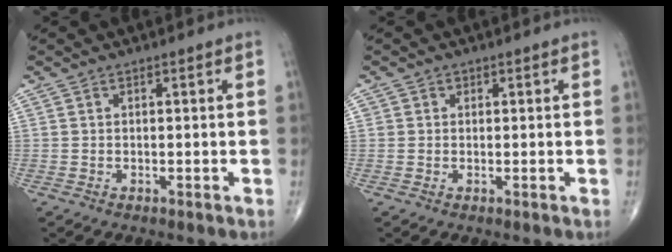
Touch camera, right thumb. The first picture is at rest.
{"total": 0.9, "force": [0.3, 0.9, 0.0], "torque": [0.010, 0.002, 0.001]}